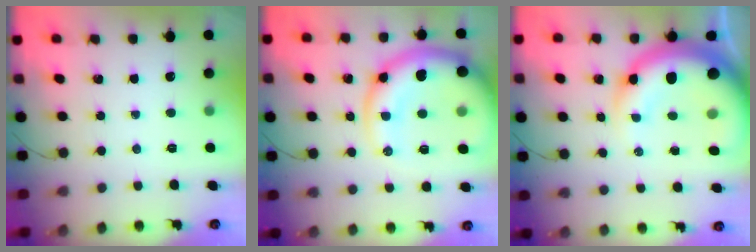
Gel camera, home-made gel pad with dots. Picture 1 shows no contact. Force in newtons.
{"total": 16.4, "press": 15.8, "slide": 4.5}
{"total": 17.1, "press": 16.7, "slide": 3.6}